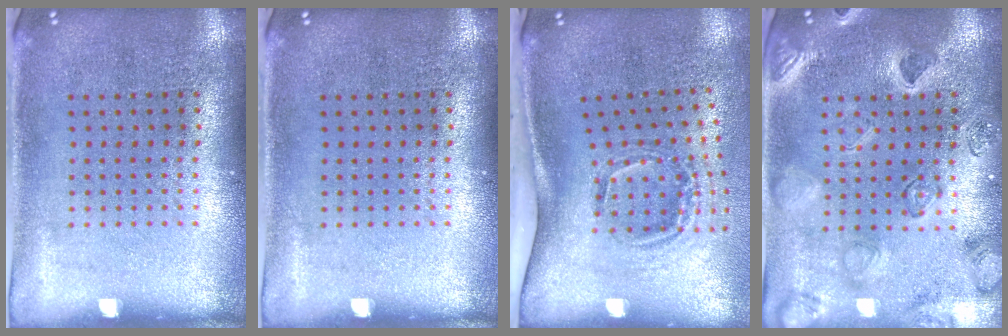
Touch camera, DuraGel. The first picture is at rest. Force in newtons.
{"total": 0.0}
{"total": 2.0, "press": 1.2, "slide": 1.6}
{"total": 2.5, "press": 2.4, "slide": 0.6}